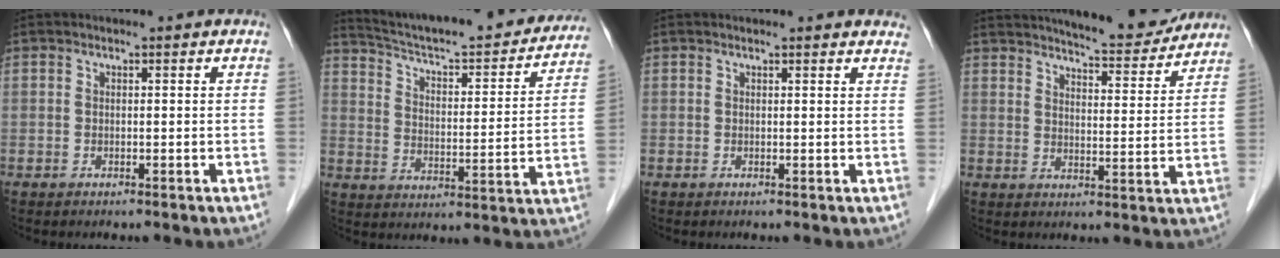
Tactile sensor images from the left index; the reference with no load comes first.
{"total": 25.8, "force": [23.6, 3.5, 10.0], "torque": [-0.150, -0.037, 0.311]}
{"total": 5.3, "force": [5.1, 1.1, 1.3], "torque": [-0.003, -0.001, 0.034]}
{"total": 11.7, "force": [10.9, 1.3, 4.0], "torque": [-0.056, -0.012, 0.142]}